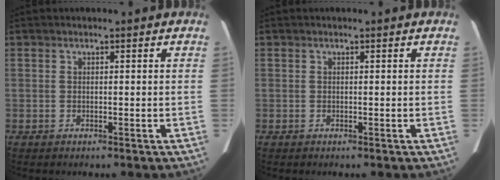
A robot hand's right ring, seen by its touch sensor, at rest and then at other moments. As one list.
[{"total": 0.0}]